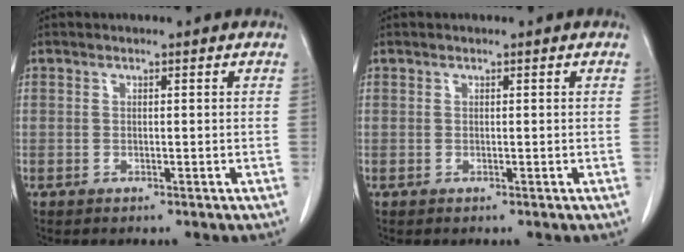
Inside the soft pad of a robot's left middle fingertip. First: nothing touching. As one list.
[{"total": 0.0}]